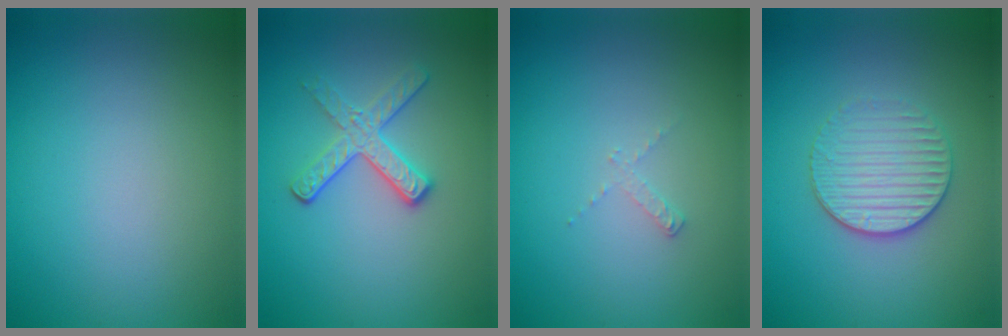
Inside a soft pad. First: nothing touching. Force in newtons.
{"total": 2.9, "press": 2.6, "slide": 1.3}
{"total": 0.8, "press": 0.8, "slide": 0.1}
{"total": 3.2, "press": 2.9, "slide": 1.4}